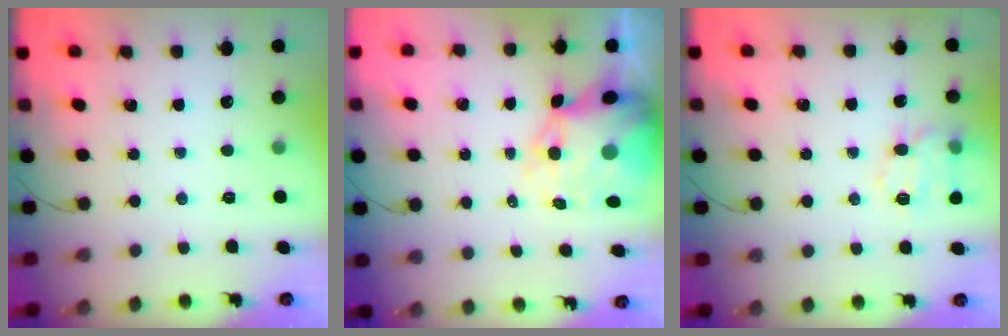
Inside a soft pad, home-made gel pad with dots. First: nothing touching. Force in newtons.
{"total": 12.9, "press": 12.4, "slide": 3.7}
{"total": 12.9, "press": 12.9, "slide": 1.0}